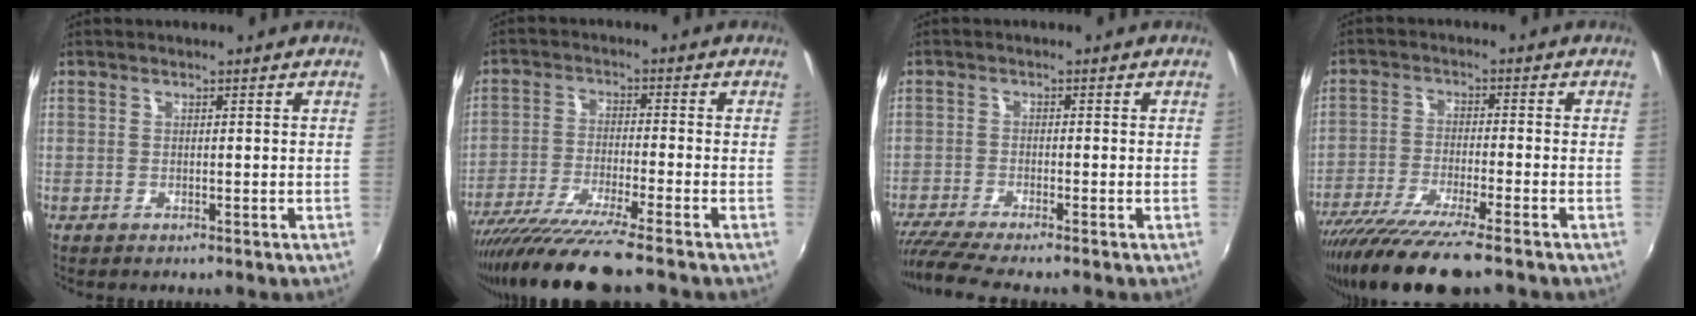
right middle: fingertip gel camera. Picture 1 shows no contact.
{"total": 13.1, "force": [-10.9, -1.0, 7.2], "torque": [-0.151, -0.039, -0.192]}
{"total": 6.9, "force": [-6.1, -0.7, 3.2], "torque": [-0.084, -0.028, -0.108]}
{"total": 13.8, "force": [-10.9, 0.5, 8.5], "torque": [-0.172, -0.045, -0.188]}